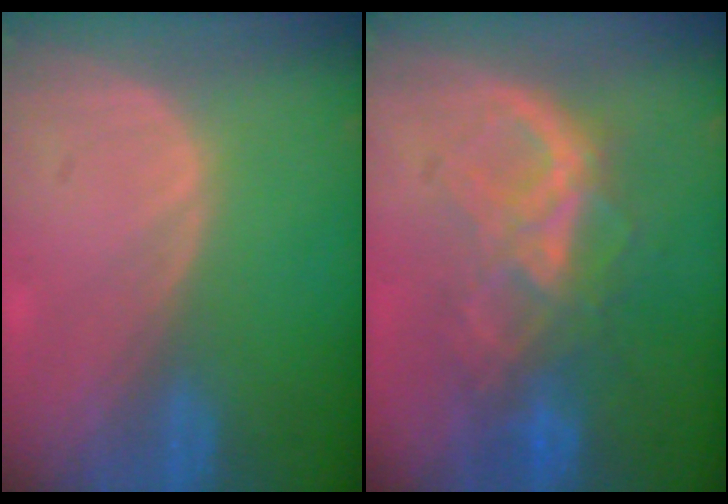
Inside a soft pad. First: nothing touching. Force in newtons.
{"total": 7.5, "press": 7.3, "slide": 1.6}